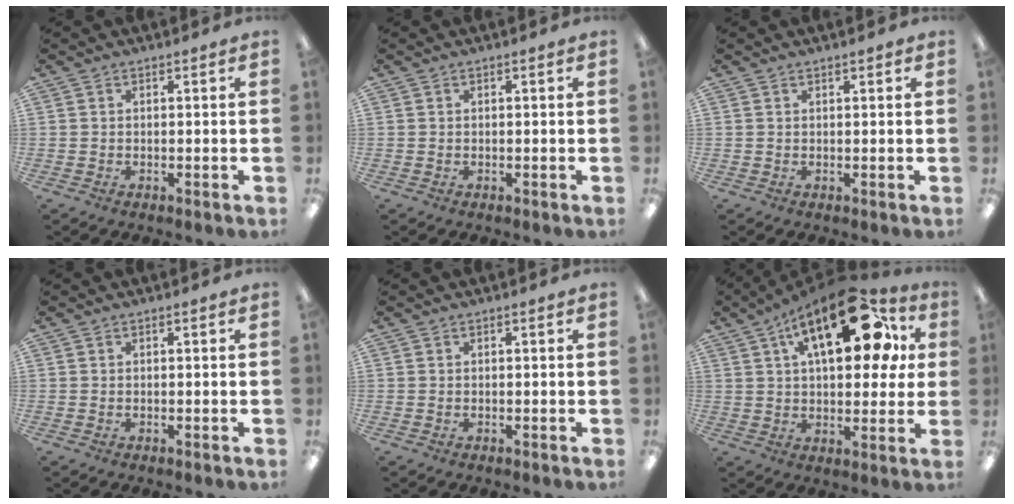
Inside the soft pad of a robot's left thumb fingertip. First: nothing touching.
{"total": 0.0}
{"total": 0.8, "force": [0.6, 0.2, 0.4], "torque": [-0.010, 0.001, 0.010]}
{"total": 0.0}
{"total": 0.0}
{"total": 23.2, "force": [10.3, 10.9, 17.6], "torque": [-0.258, -0.030, 0.163]}